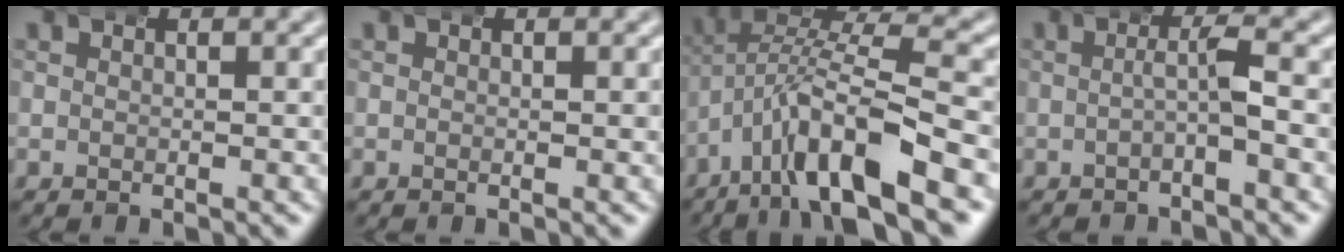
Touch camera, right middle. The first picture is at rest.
{"total": 0.0}
{"total": 8.4, "force": [-2.4, 3.9, 7.0], "torque": [-0.129, -0.009, -0.040]}
{"total": 1.8, "force": [-0.6, 0.0, 1.7], "torque": [-0.024, 0.008, -0.015]}